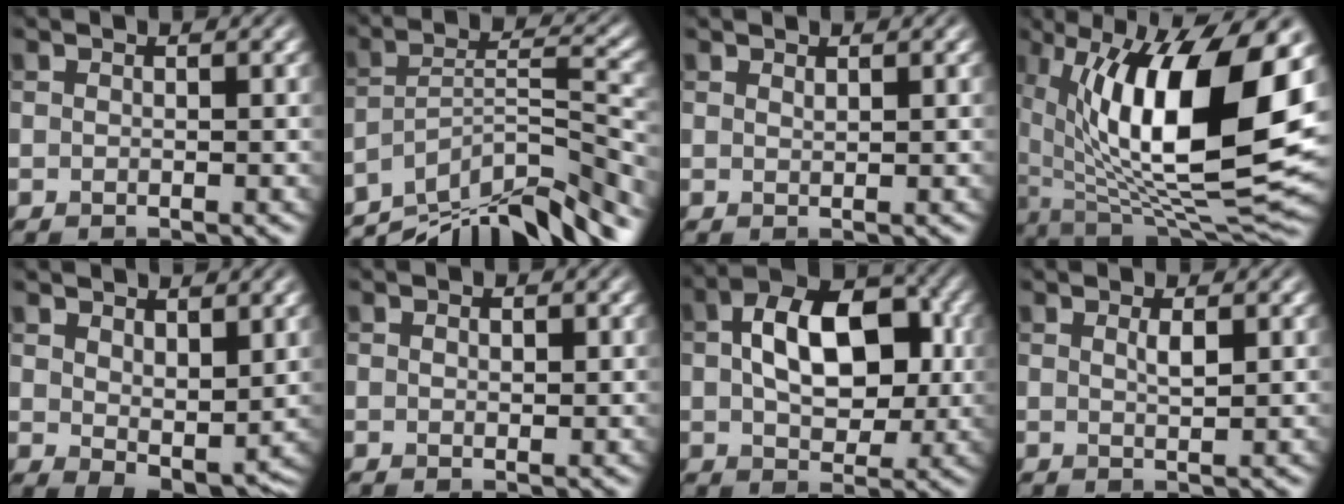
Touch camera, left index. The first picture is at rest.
{"total": 12.2, "force": [-10.0, 2.7, 6.5], "torque": [-0.105, 0.016, -0.165]}
{"total": 0.5, "force": [0.5, 0.1, 0.2], "torque": [-0.004, -0.001, 0.011]}
{"total": 16.1, "force": [3.0, 5.9, 14.6], "torque": [-0.246, -0.007, 0.050]}
{"total": 4.1, "force": [1.5, 2.1, 3.2], "torque": [-0.058, -0.014, 0.034]}
{"total": 0.8, "force": [0.3, 0.4, 0.6], "torque": [-0.008, 0.001, 0.004]}
{"total": 8.7, "force": [1.1, 5.2, 6.8], "torque": [-0.108, 0.010, 0.012]}
{"total": 1.2, "force": [0.5, 0.2, 1.0], "torque": [-0.019, 0.001, 0.007]}